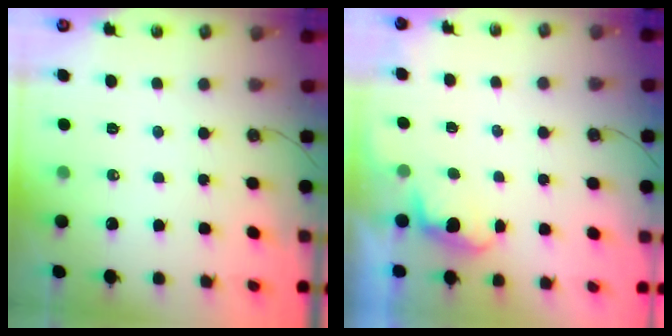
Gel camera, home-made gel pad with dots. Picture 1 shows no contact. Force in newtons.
{"total": 1.2, "press": 0.9, "slide": 0.7}